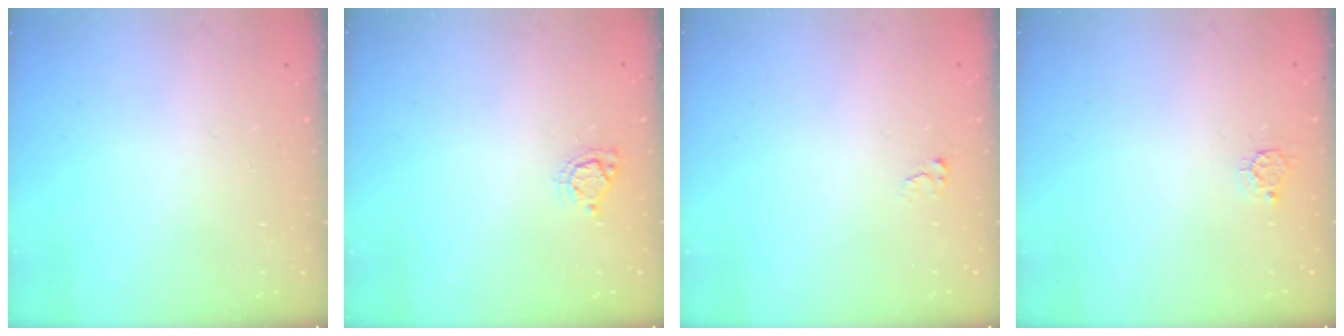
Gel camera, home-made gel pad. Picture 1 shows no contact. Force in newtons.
{"total": 6.1, "press": 6.1, "slide": 0.3}
{"total": 2.5, "press": 2.5, "slide": 0.3}
{"total": 3.9, "press": 3.9, "slide": 0.4}